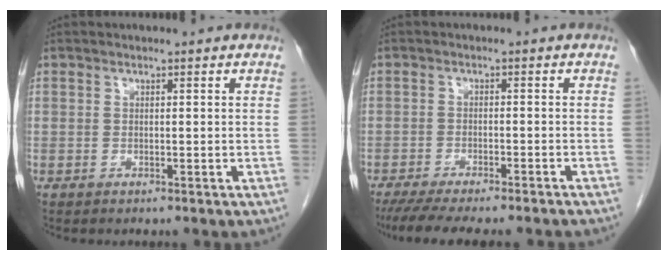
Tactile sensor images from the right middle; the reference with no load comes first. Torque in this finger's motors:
{"motor_torque": [0.73, -0.52, 0.19, 0.11]}